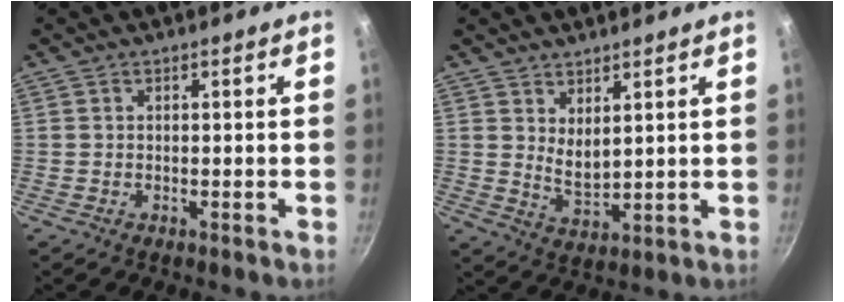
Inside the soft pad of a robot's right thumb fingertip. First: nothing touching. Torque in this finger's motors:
{"motor_torque": [-0.32, 0.56, 0.65, 0.41, 0.16]}